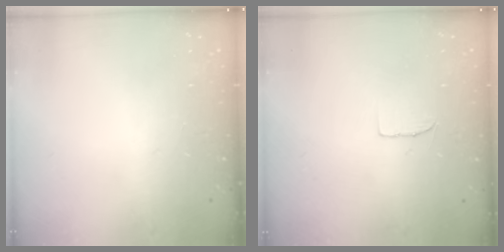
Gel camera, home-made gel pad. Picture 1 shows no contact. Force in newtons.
{"total": 4.4, "press": 4.3, "slide": 0.4}